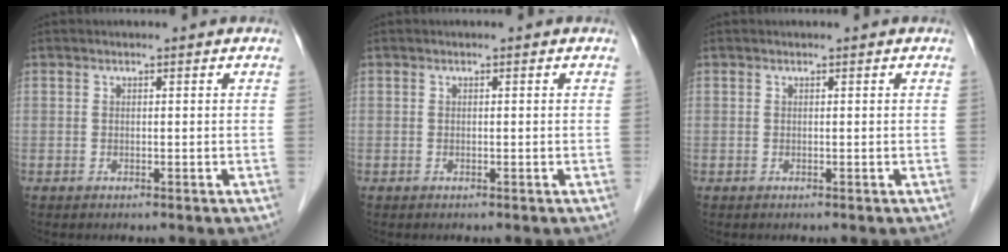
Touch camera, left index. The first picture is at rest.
{"total": 0.0}
{"total": 0.0}